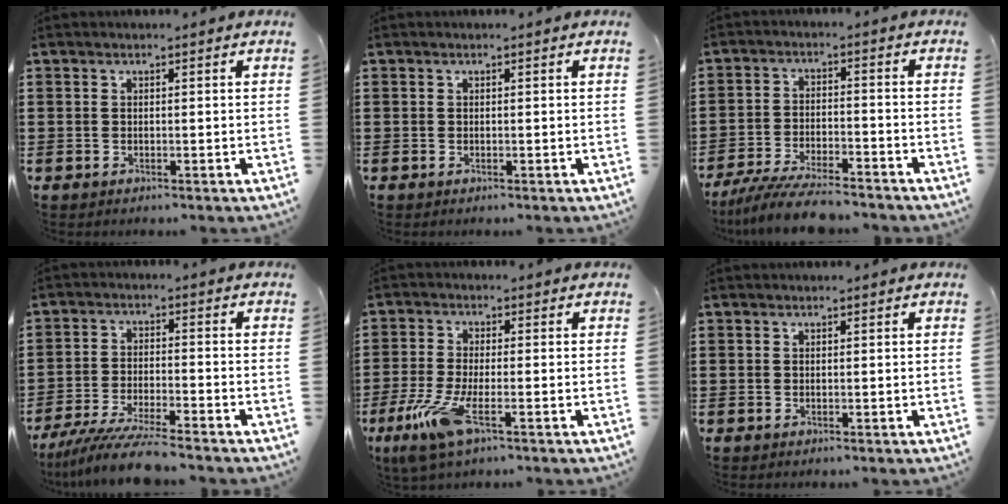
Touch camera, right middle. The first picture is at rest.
{"total": 0.0}
{"total": 7.3, "force": [-6.7, 0.7, 2.9], "torque": [-0.066, -0.004, -0.128]}
{"total": 7.4, "force": [-6.7, 0.0, 3.2], "torque": [-0.071, -0.013, -0.127]}
{"total": 7.6, "force": [-3.6, 2.0, 6.4], "torque": [-0.149, -0.021, -0.067]}
{"total": 0.0}